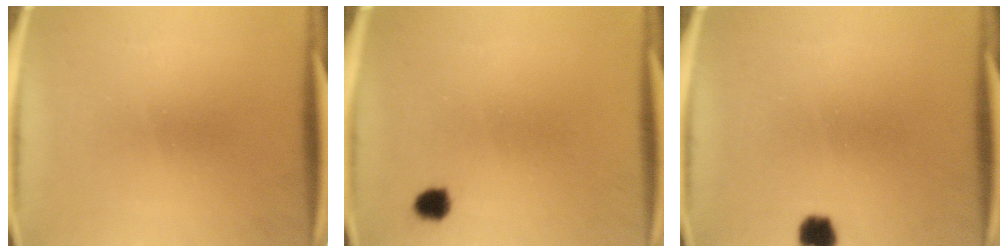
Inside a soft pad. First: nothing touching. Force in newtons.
{"total": 2.4}
{"total": 3.5}